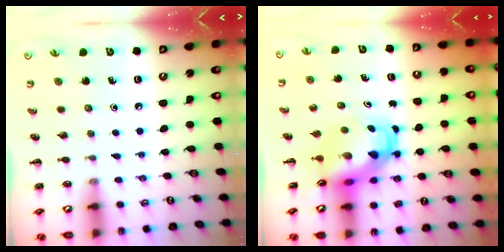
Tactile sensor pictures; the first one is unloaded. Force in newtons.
{"total": 5.1, "press": 4.9, "slide": 1.4}